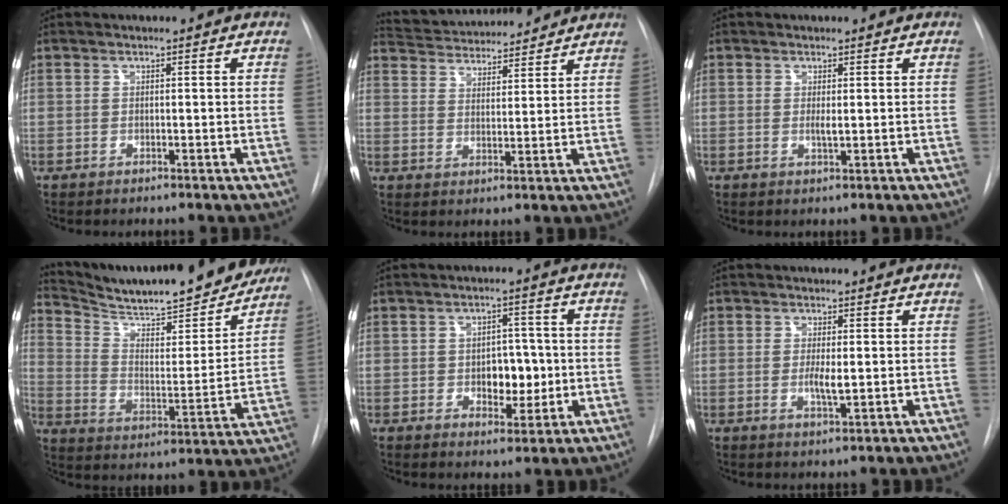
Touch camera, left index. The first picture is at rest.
{"total": 13.9, "force": [13.2, 2.6, 3.7], "torque": [-0.062, 0.023, 0.198]}
{"total": 1.1, "force": [0.0, 0.1, 1.1], "torque": [-0.023, -0.007, 0.000]}
{"total": 24.1, "force": [21.8, 3.4, 9.7], "torque": [-0.158, -0.046, 0.306]}
{"total": 5.7, "force": [-0.9, 3.4, 4.4], "torque": [-0.054, 0.002, -0.006]}
{"total": 2.6, "force": [-0.3, 0.5, 2.5], "torque": [-0.048, -0.009, -0.004]}